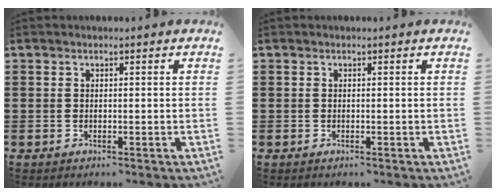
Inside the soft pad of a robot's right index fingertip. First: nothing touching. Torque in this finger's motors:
{"motor_torque": [-0.20, 0.20, 0.00, -0.01]}